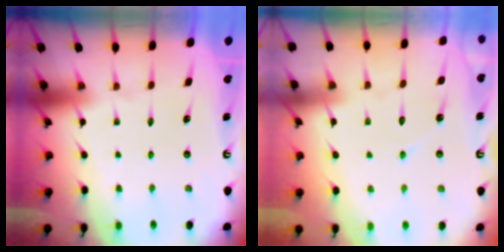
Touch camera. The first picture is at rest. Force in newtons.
{"total": 4.0, "press": 3.9, "slide": 0.5}